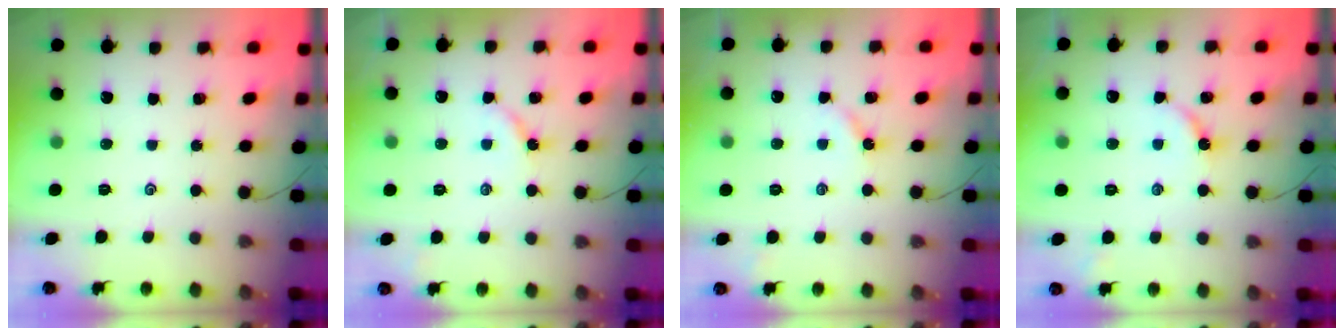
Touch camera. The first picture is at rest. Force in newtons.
{"total": 4.5, "press": 4.4, "slide": 0.4}
{"total": 2.5, "press": 2.4, "slide": 0.5}
{"total": 4.7, "press": 4.6, "slide": 0.6}